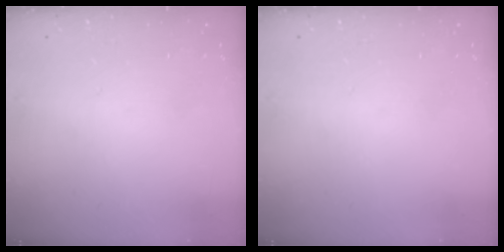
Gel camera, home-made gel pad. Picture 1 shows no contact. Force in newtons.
{"total": 0.0}